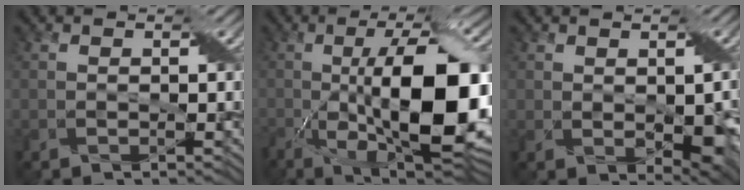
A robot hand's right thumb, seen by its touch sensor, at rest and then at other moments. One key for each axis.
{"total": 17.1, "fx": -2.8, "fy": 6.1, "fz": 15.7, "tx": -0.261, "ty": -0.009, "tz": -0.047}
{"total": 4.8, "fx": -0.2, "fy": 2.7, "fz": 3.9, "tx": -0.067, "ty": -0.014, "tz": 0.011}